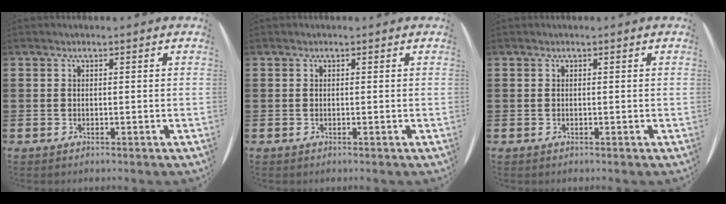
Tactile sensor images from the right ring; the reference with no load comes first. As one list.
[{"total": 0.0}, {"total": 0.0}]